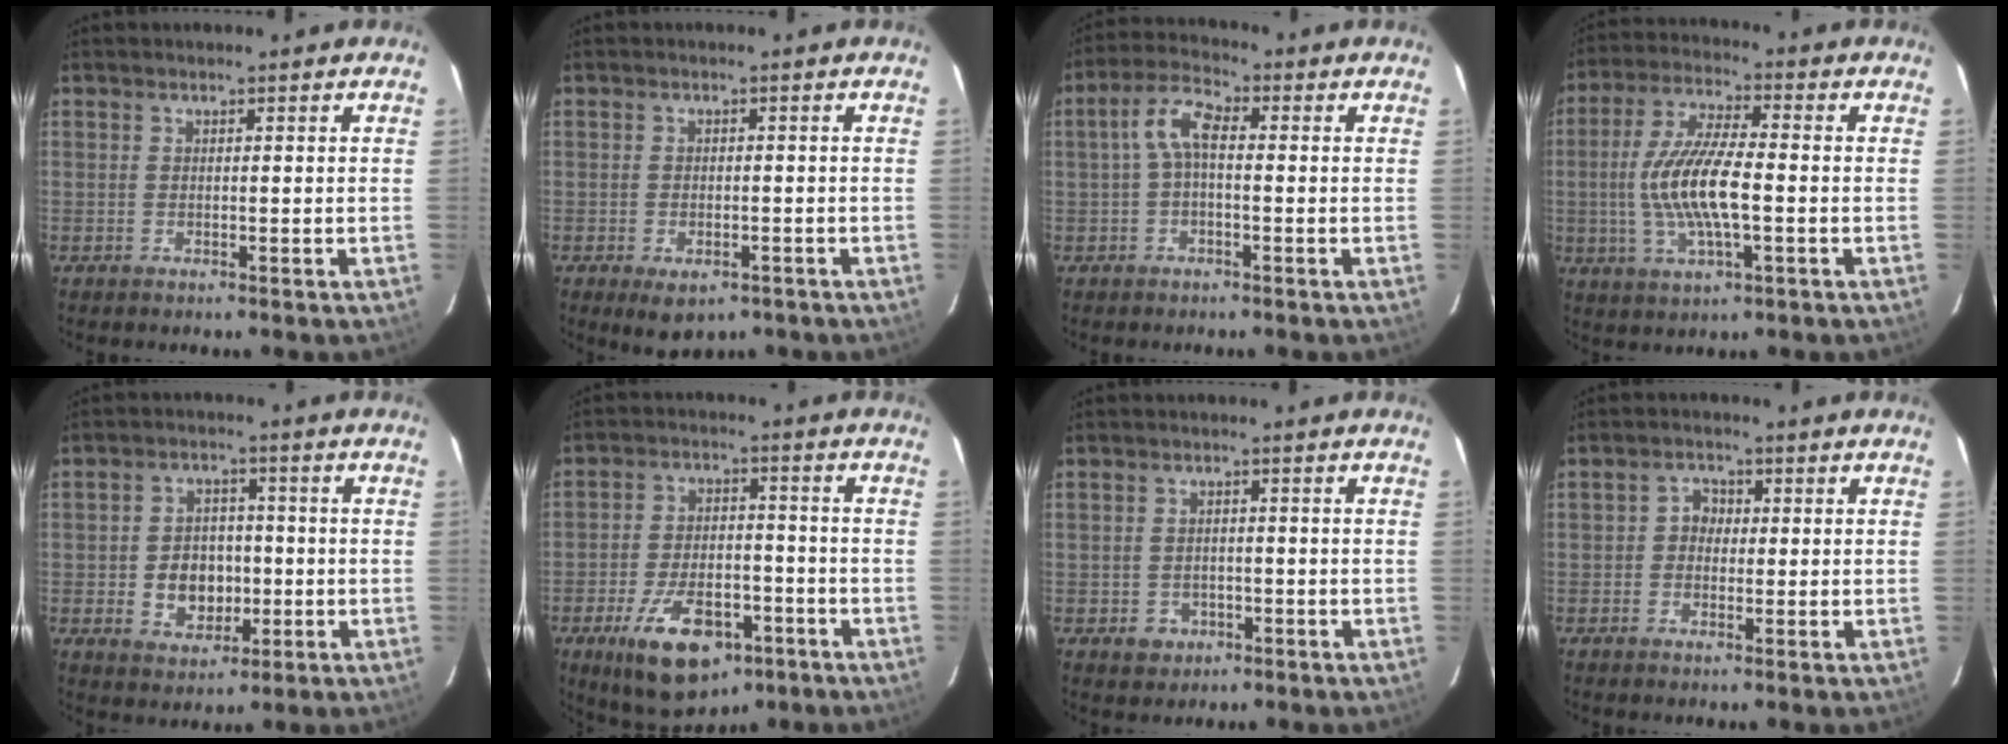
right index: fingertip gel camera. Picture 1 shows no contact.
{"total": 5.0, "force": [-2.7, 3.0, 3.0], "torque": [-0.056, -0.013, -0.031]}
{"total": 5.3, "force": [-0.1, 2.0, 4.9], "torque": [-0.106, 0.020, -0.004]}
{"total": 12.3, "force": [-1.5, 3.1, 11.8], "torque": [-0.243, -0.001, -0.029]}
{"total": 7.6, "force": [-1.5, 6.2, 4.0], "torque": [-0.089, 0.011, -0.013]}
{"total": 14.9, "force": [-8.0, 7.5, 10.1], "torque": [-0.197, -0.004, -0.117]}
{"total": 3.3, "force": [-1.6, 2.7, 0.8], "torque": [-0.024, 0.003, -0.019]}
{"total": 2.3, "force": [-0.3, 2.1, 1.0], "torque": [-0.016, 0.008, -0.008]}